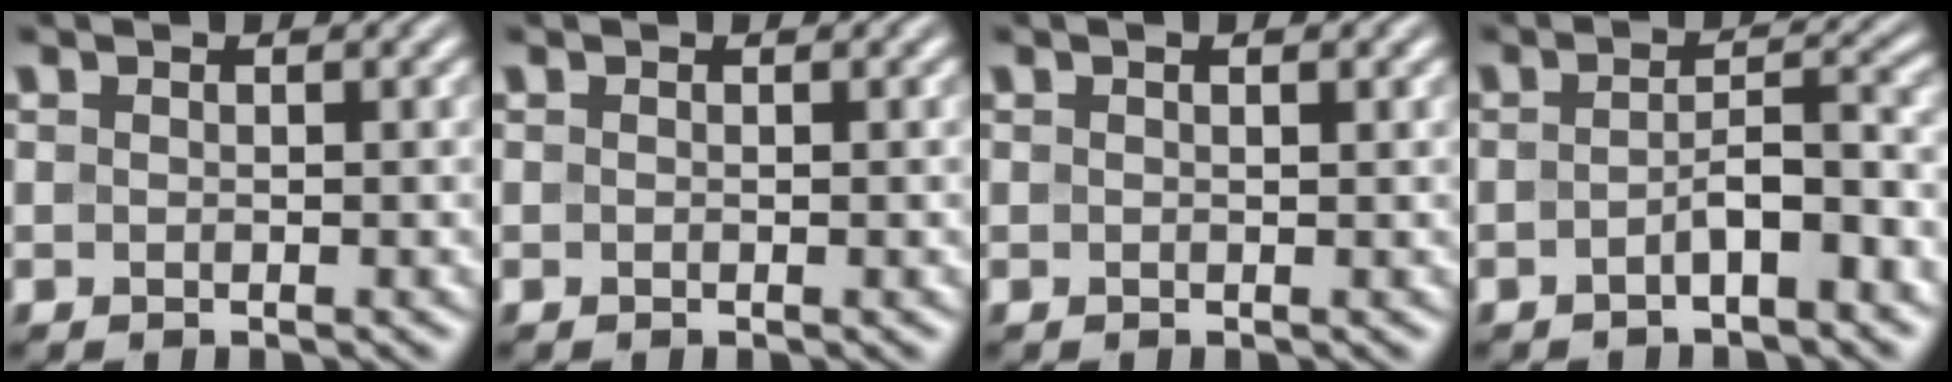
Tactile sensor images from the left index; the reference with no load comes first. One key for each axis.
{"total": 0.0}
{"total": 0.8, "fx": 0.4, "fy": 0.1, "fz": 0.7, "tx": -0.014, "ty": 0.002, "tz": 0.006}
{"total": 3.6, "fx": -1.6, "fy": 0.9, "fz": 3.1, "tx": -0.055, "ty": 0.010, "tz": -0.032}